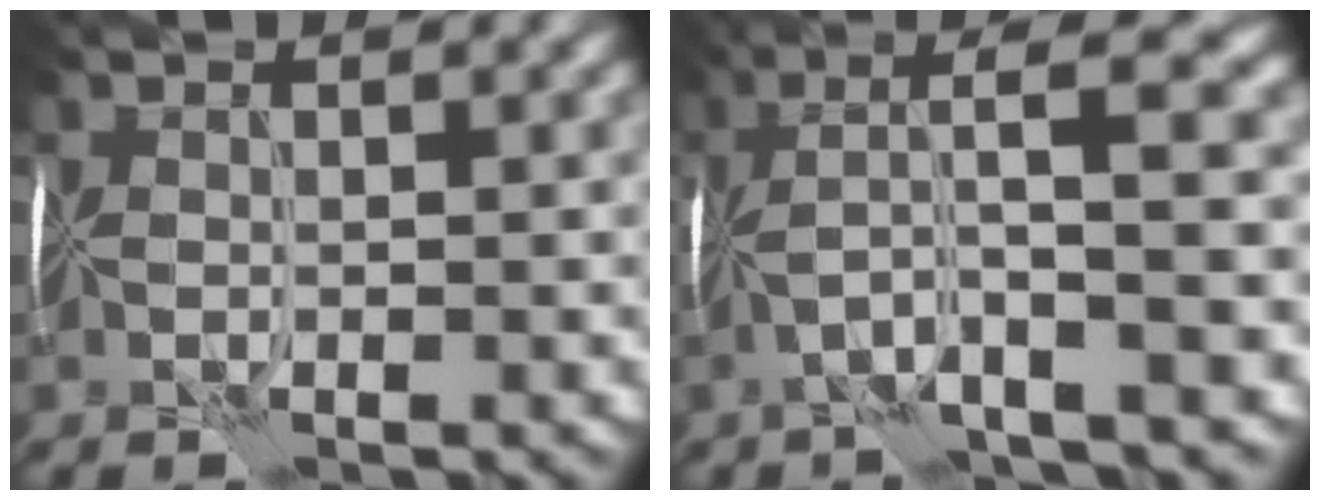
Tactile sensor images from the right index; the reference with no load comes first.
{"total": 6.7, "force": [0.2, 1.1, 6.6], "torque": [-0.117, 0.028, -0.012]}